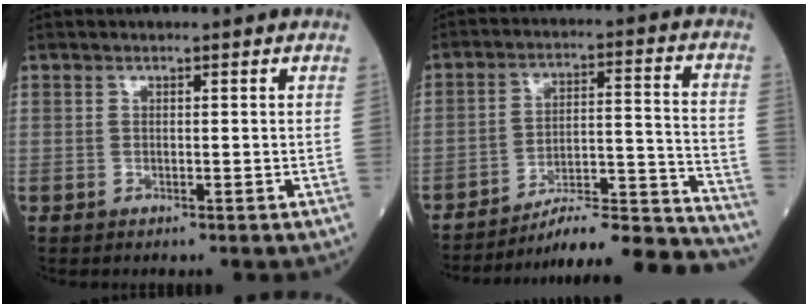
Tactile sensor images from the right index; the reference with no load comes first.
{"total": 19.0, "force": [-18.2, 0.3, 5.5], "torque": [-0.053, 0.030, -0.262]}